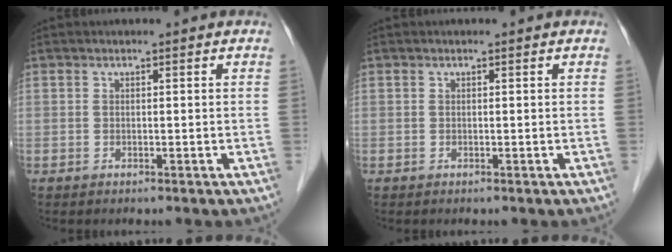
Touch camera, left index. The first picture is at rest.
{"total": 0.0}